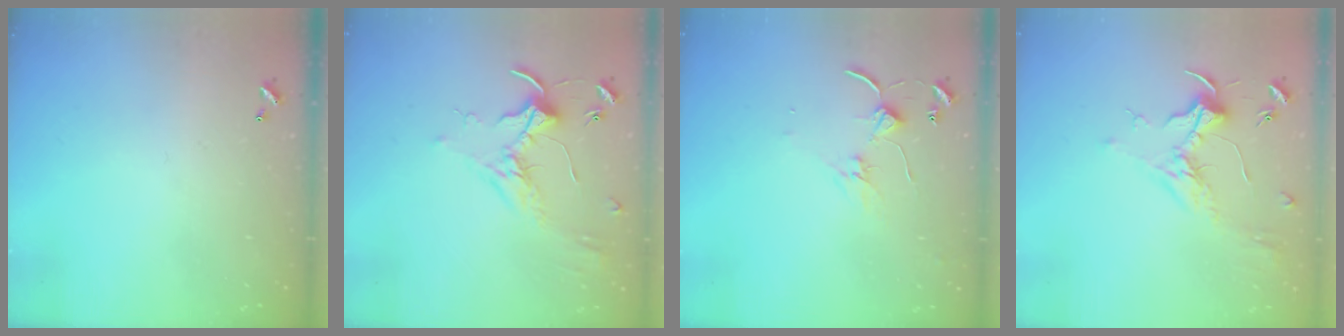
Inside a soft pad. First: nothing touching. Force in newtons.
{"total": 1.8, "press": 1.8, "slide": 0.4}
{"total": 1.4, "press": 1.3, "slide": 0.2}
{"total": 1.8, "press": 1.7, "slide": 0.6}